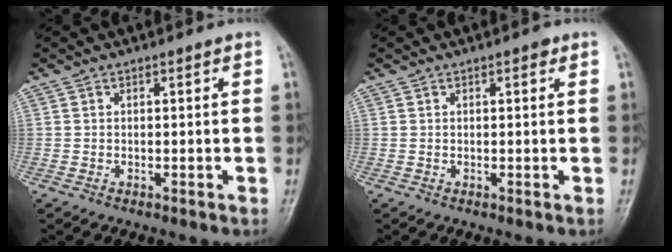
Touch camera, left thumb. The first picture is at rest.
{"total": 0.9, "force": [0.5, 0.4, 0.7], "torque": [-0.008, 0.001, 0.003]}